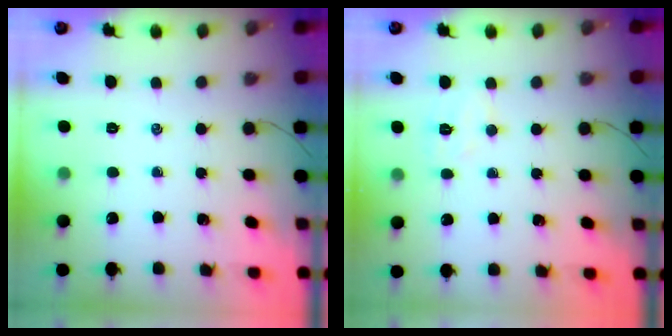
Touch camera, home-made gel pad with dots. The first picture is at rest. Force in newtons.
{"total": 4.8, "press": 4.7, "slide": 1.0}